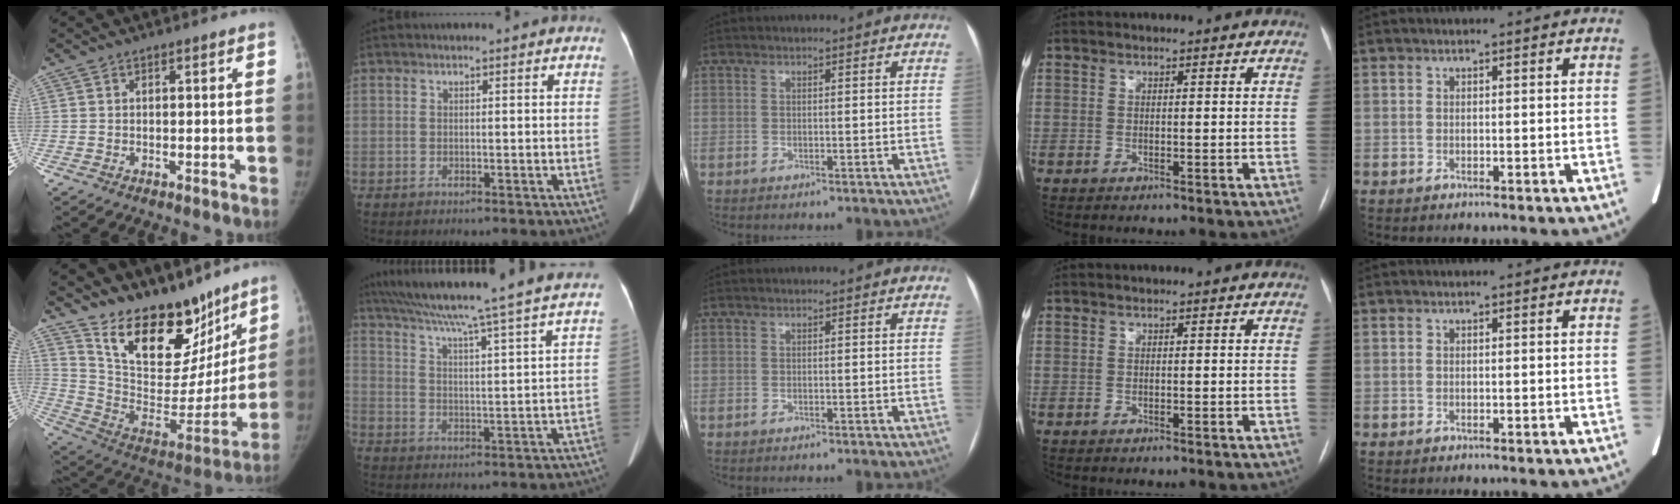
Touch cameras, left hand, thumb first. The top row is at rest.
{"thumb": {"total": 24.8, "force": [17.8, 11.9, 12.4], "torque": [-0.152, -0.094, 0.295]}, "index": {"total": 29.0, "force": [25.3, -0.9, 14.1], "torque": [-0.236, -0.035, 0.333]}}